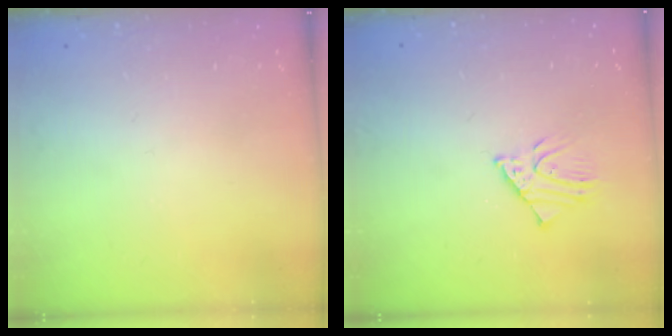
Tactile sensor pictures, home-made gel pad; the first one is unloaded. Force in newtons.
{"total": 3.3, "press": 3.2, "slide": 0.3}